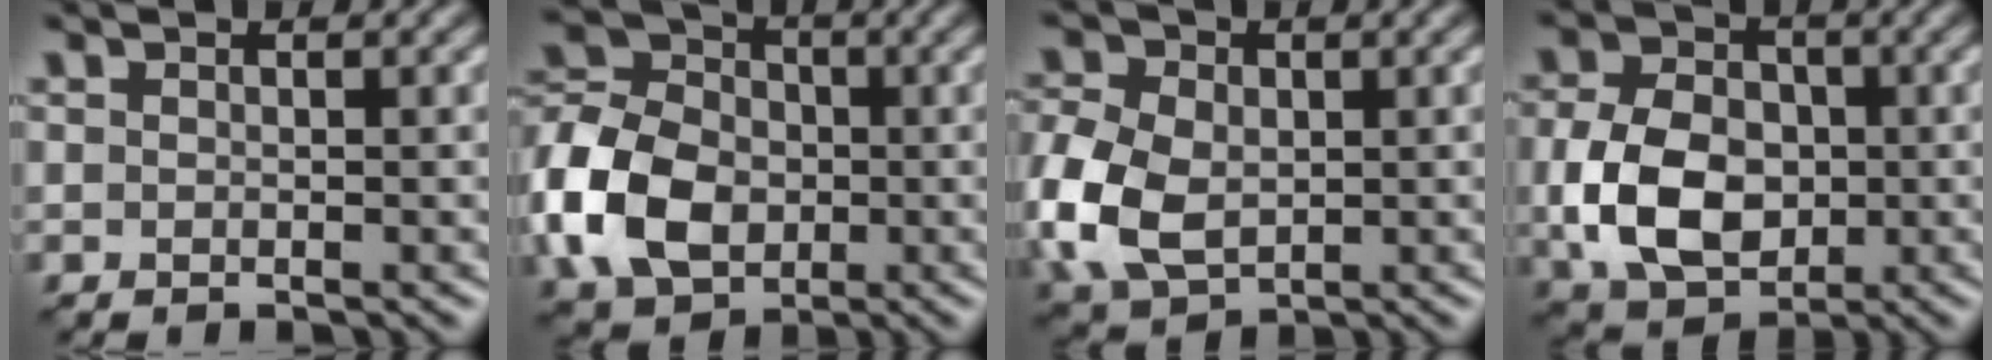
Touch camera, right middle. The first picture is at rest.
{"total": 10.0, "force": [-2.8, 7.5, 6.1], "torque": [-0.145, 0.004, -0.075]}
{"total": 8.8, "force": [-1.2, 6.3, 6.0], "torque": [-0.159, -0.004, -0.035]}
{"total": 7.8, "force": [-1.1, 5.7, 5.3], "torque": [-0.117, -0.007, -0.028]}